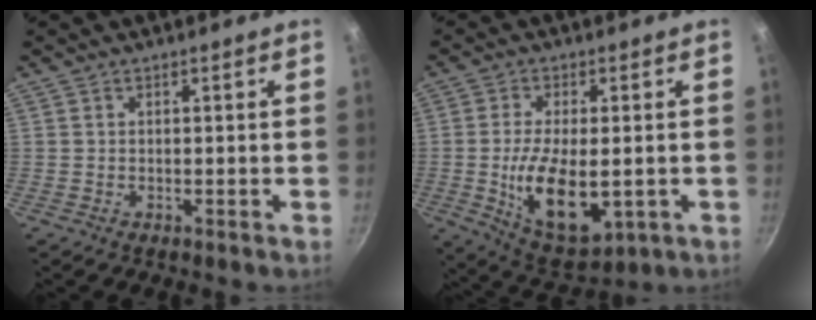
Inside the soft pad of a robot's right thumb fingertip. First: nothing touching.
{"total": 14.0, "force": [-2.0, 6.9, 12.0], "torque": [-0.206, -0.008, -0.019]}